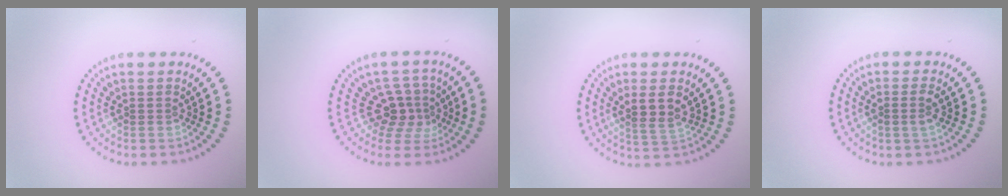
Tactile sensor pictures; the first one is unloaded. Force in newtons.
{"total": 2.9, "press": 2.4, "slide": 1.7}
{"total": 2.7, "press": 2.4, "slide": 1.1}
{"total": 1.1, "press": 1.0, "slide": 0.5}